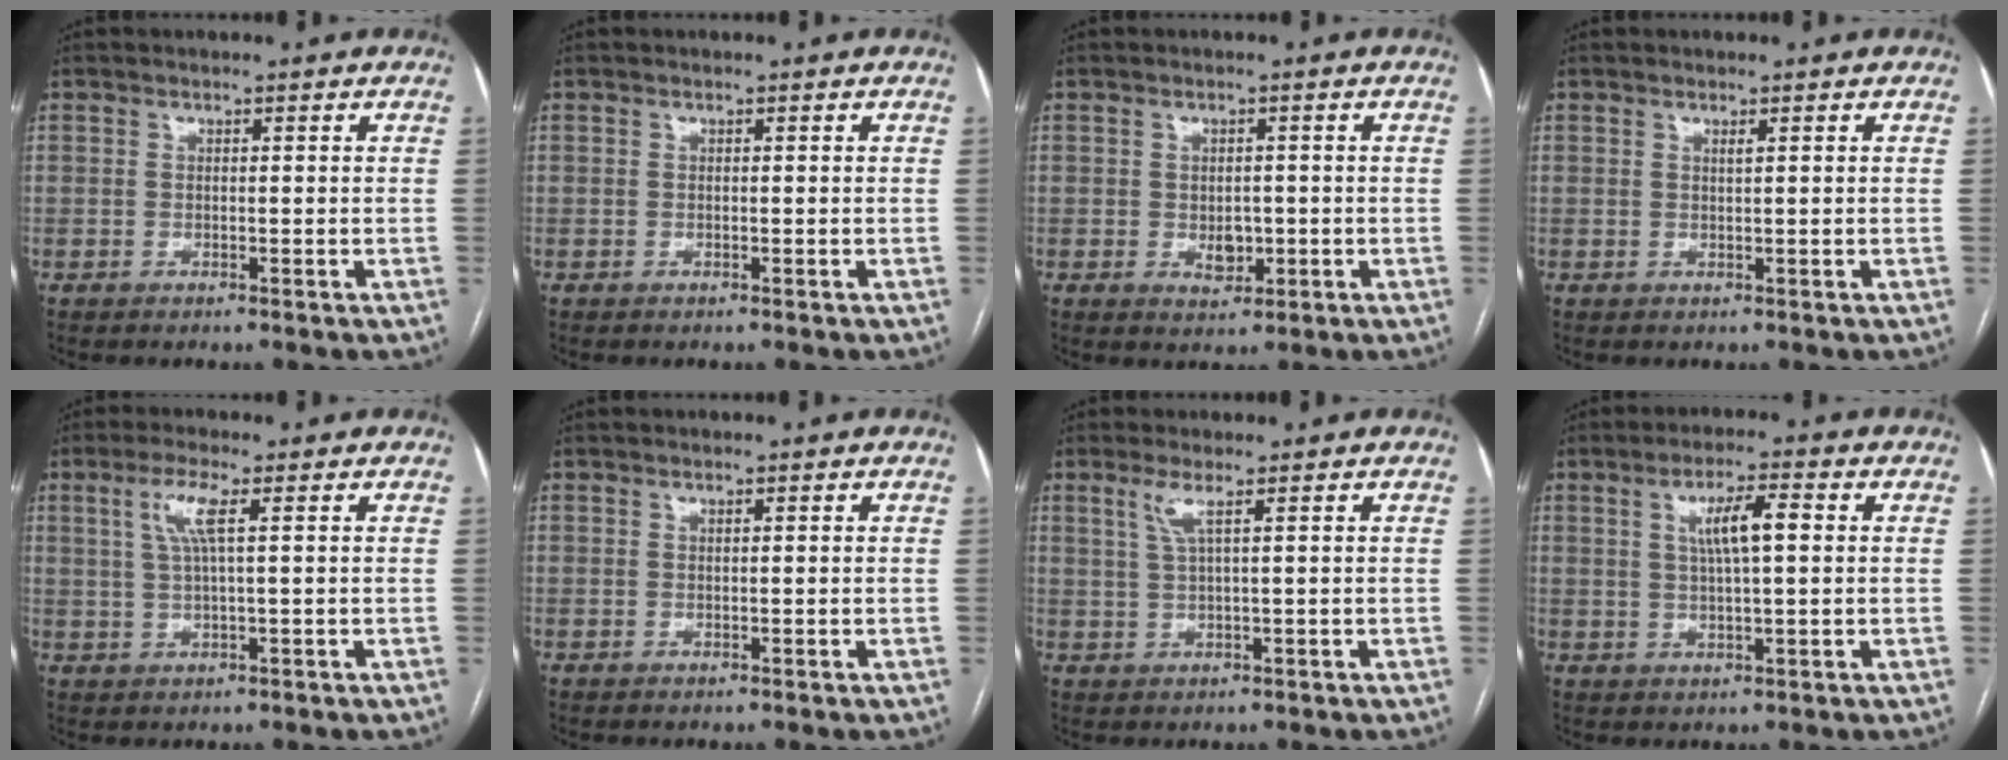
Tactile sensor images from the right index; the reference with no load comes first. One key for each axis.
{"total": 0.0}
{"total": 3.1, "fx": -0.7, "fy": 2.1, "fz": 2.1, "tx": -0.029, "ty": 0.002, "tz": -0.001}
{"total": 0.6, "fx": 0.3, "fy": 0.0, "fz": 0.5, "tx": -0.012, "ty": -0.001, "tz": 0.006}
{"total": 4.6, "fx": 1.5, "fy": 0.4, "fz": 4.3, "tx": -0.094, "ty": 0.005, "tz": 0.032}
{"total": 0.0}
{"total": 2.8, "fx": 1.3, "fy": -0.1, "fz": 2.5, "tx": -0.063, "ty": 0.003, "tz": 0.031}
{"total": 6.2, "fx": 1.4, "fy": 1.0, "fz": 5.9, "tx": -0.108, "ty": 0.010, "tz": 0.027}